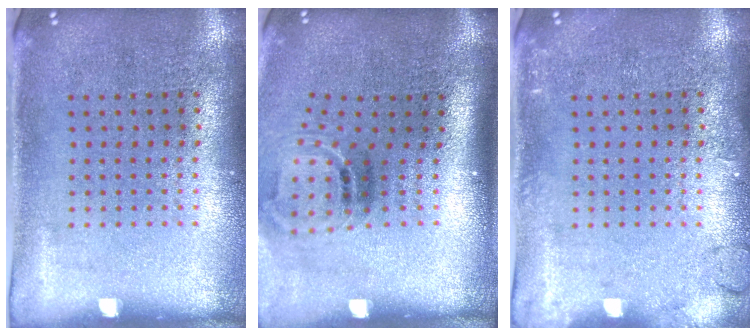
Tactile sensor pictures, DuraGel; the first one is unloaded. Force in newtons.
{"total": 1.8, "press": 1.1, "slide": 1.4}
{"total": 1.7, "press": 1.7, "slide": 0.3}